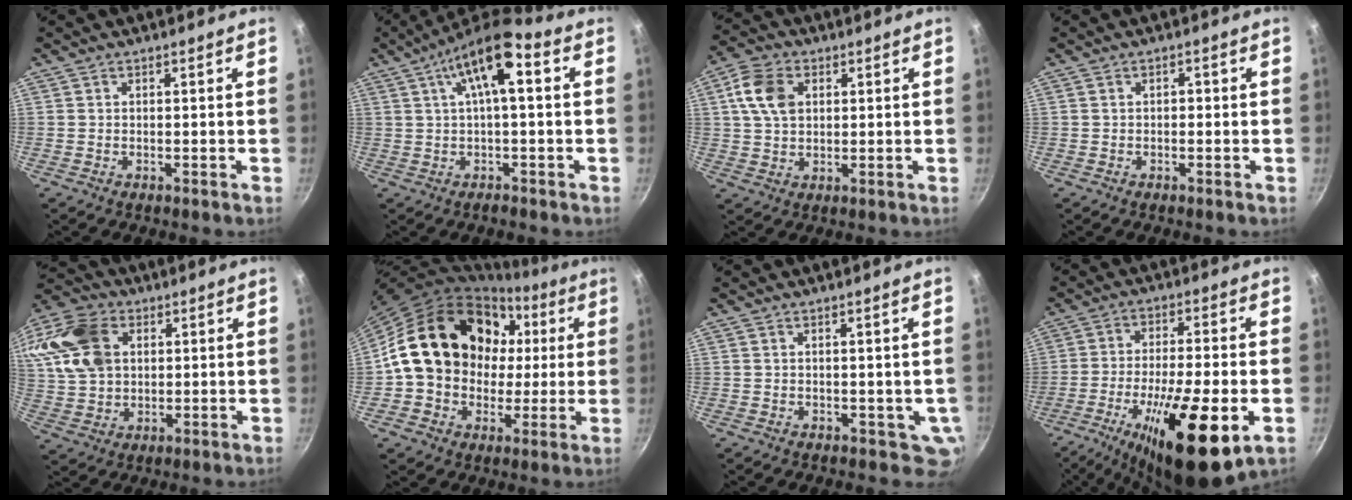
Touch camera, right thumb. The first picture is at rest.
{"total": 10.2, "force": [1.6, 3.3, 9.5], "torque": [-0.159, 0.031, 0.020]}
{"total": 8.9, "force": [2.4, 6.2, 5.8], "torque": [-0.099, 0.008, 0.039]}
{"total": 1.1, "force": [-0.1, 0.8, 0.7], "torque": [-0.008, 0.006, -0.003]}
{"total": 15.1, "force": [4.2, 11.0, 9.6], "torque": [-0.170, 0.003, 0.077]}
{"total": 22.0, "force": [2.9, 17.8, 12.6], "torque": [-0.182, 0.035, 0.050]}
{"total": 3.8, "force": [0.6, 2.7, 2.5], "torque": [-0.020, -0.009, 0.012]}
{"total": 19.8, "force": [-7.2, 5.1, 17.7], "torque": [-0.294, 0.011, -0.117]}